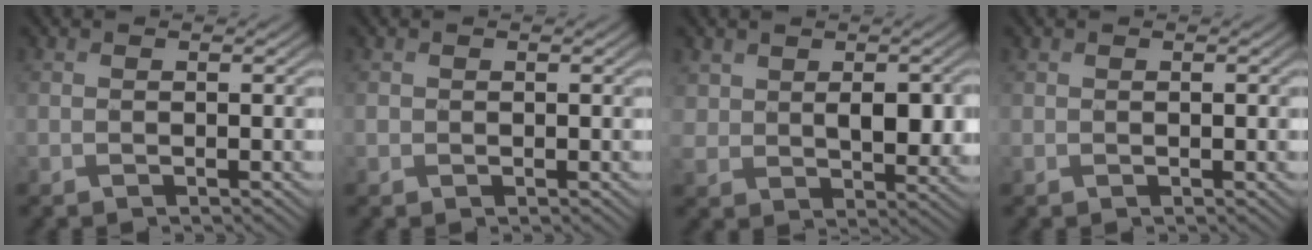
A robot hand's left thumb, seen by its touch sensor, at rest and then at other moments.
{"total": 0.7, "force": [0.1, 0.7, 0.1], "torque": [-0.005, -0.002, 0.002]}
{"total": 6.0, "force": [1.8, 4.2, 3.9], "torque": [-0.084, -0.016, 0.044]}
{"total": 0.6, "force": [0.3, 0.4, 0.3], "torque": [-0.004, -0.001, 0.009]}